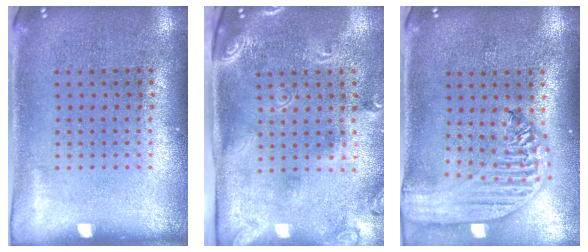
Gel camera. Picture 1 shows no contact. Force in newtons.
{"total": 2.5, "press": 1.7, "slide": 1.8}
{"total": 2.7, "press": 2.2, "slide": 1.5}